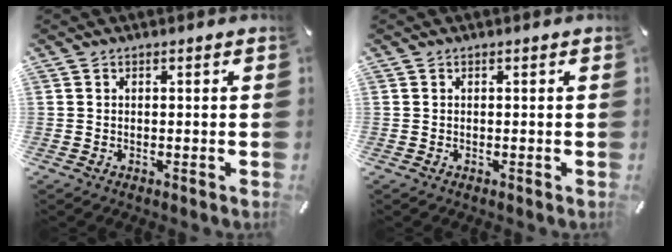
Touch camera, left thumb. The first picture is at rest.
{"total": 0.0}